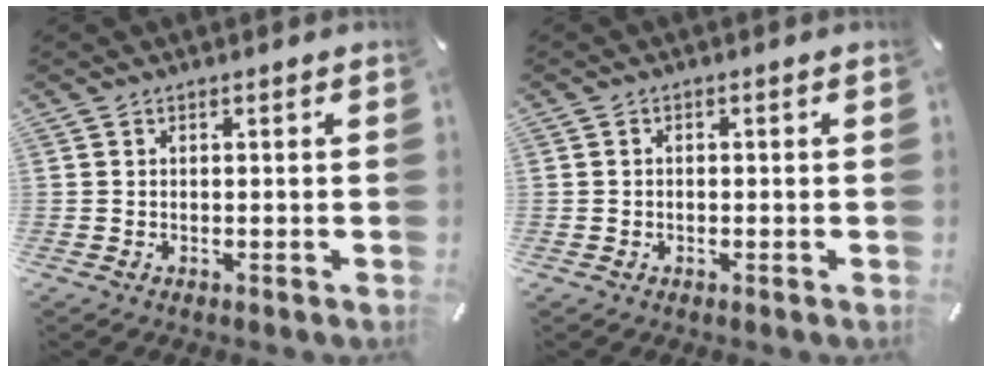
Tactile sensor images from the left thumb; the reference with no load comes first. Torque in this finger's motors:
{"motor_torque": [-0.03, -0.57, -0.21, 0.40, -0.05]}